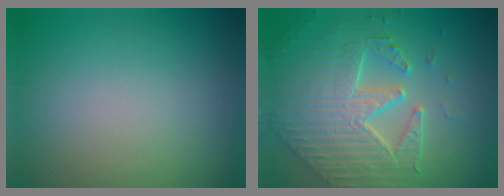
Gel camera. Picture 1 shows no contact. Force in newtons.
{"total": 5.2, "press": 4.9, "slide": 1.5}